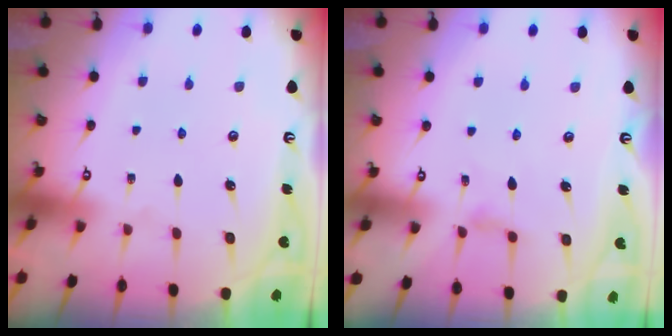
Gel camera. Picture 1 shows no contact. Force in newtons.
{"total": 4.6, "press": 4.5, "slide": 0.6}